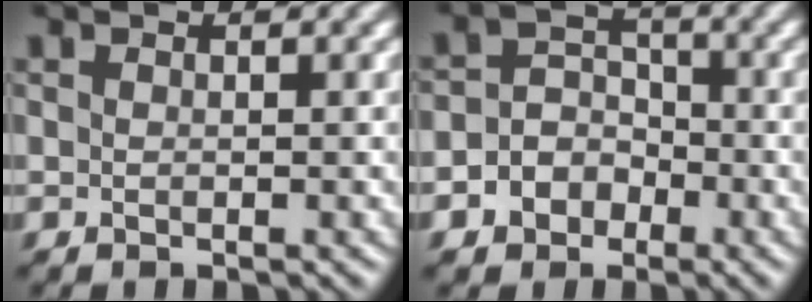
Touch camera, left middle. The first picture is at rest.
{"total": 5.2, "force": [-2.9, 4.3, 0.8], "torque": [0.001, 0.005, -0.072]}